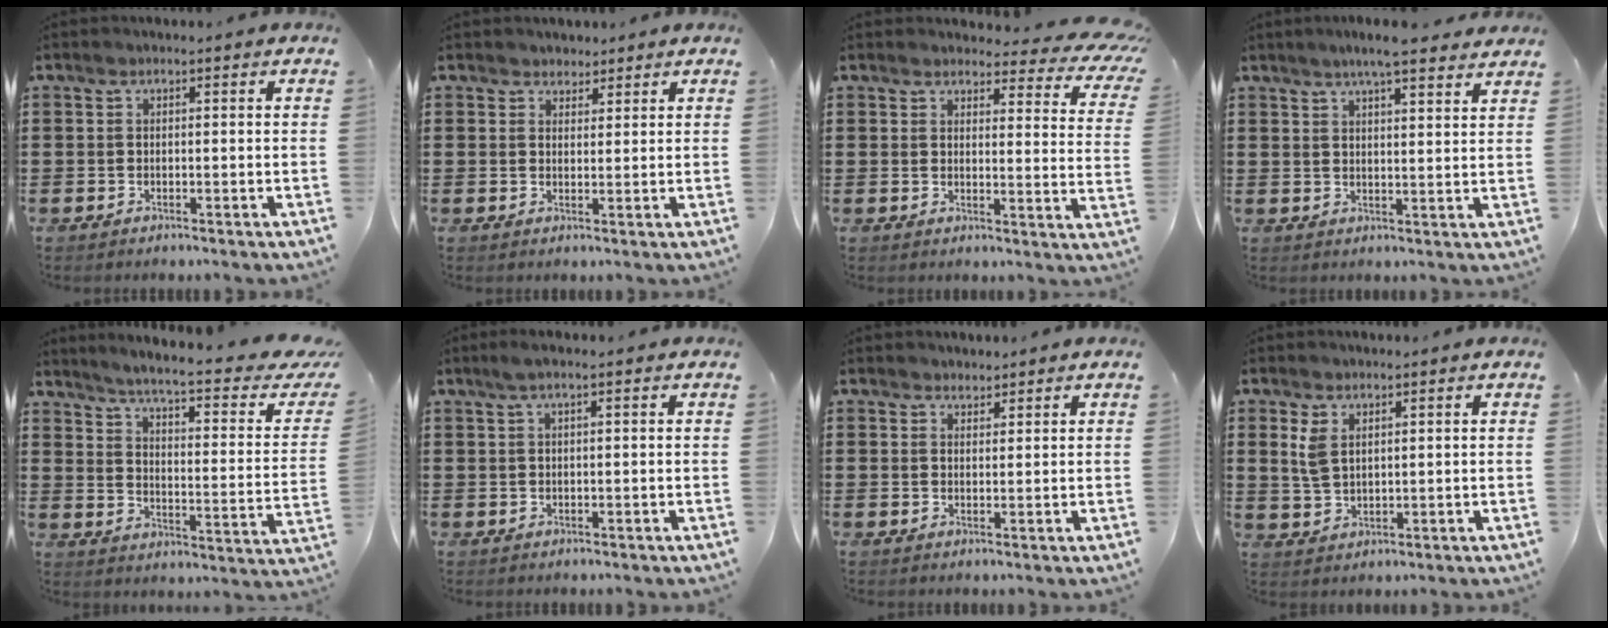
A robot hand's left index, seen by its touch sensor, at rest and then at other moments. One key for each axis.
{"total": 2.1, "fx": 1.7, "fy": 1.1, "fz": 0.0, "tx": -0.006, "ty": 0.008, "tz": 0.032}
{"total": 4.2, "fx": 3.7, "fy": 0.9, "fz": 1.7, "tx": -0.034, "ty": -0.024, "tz": 0.062}
{"total": 5.1, "fx": 4.3, "fy": 0.2, "fz": 2.6, "tx": -0.062, "ty": -0.006, "tz": 0.077}
{"total": 5.6, "fx": 4.1, "fy": -0.7, "fz": 3.7, "tx": -0.082, "ty": -0.041, "tz": 0.059}
{"total": 1.4, "fx": 0.6, "fy": -0.1, "fz": 1.3, "tx": -0.024, "ty": -0.001, "tz": 0.010}
{"total": 1.6, "fx": 1.5, "fy": 0.5, "fz": -0.1, "tx": 0.000, "ty": 0.005, "tz": 0.029}
{"total": 3.7, "fx": 1.9, "fy": 2.1, "fz": 2.4, "tx": -0.055, "ty": 0.008, "tz": 0.034}